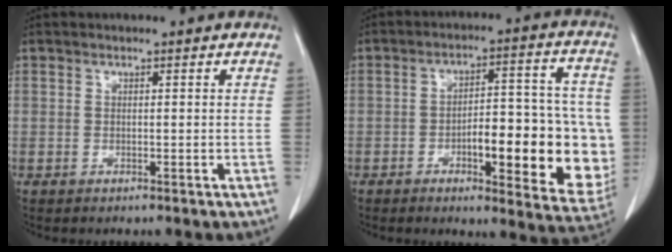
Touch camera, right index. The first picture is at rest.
{"total": 17.2, "force": [-3.9, 4.9, 16.0], "torque": [-0.164, 0.026, -0.039]}